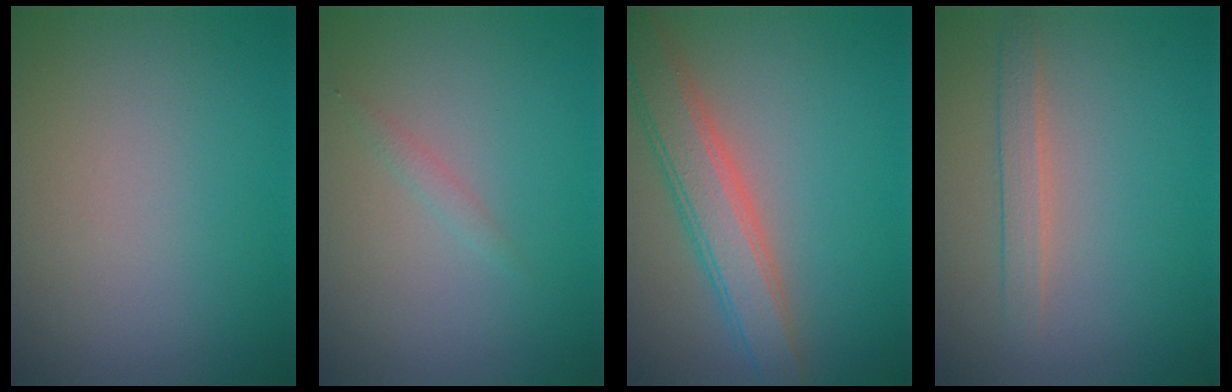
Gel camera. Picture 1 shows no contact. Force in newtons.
{"total": 0.7, "press": 0.7, "slide": 0.0}
{"total": 4.9, "press": 4.9, "slide": 0.3}
{"total": 1.8, "press": 1.8, "slide": 0.2}